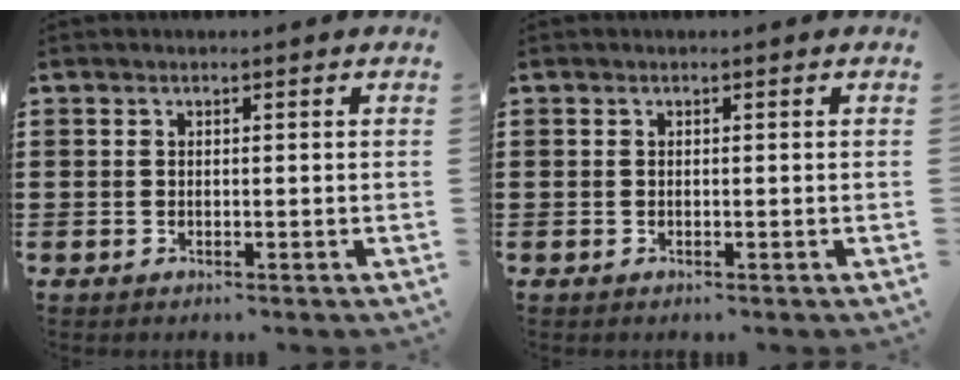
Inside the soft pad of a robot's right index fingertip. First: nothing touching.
{"total": 0.0}